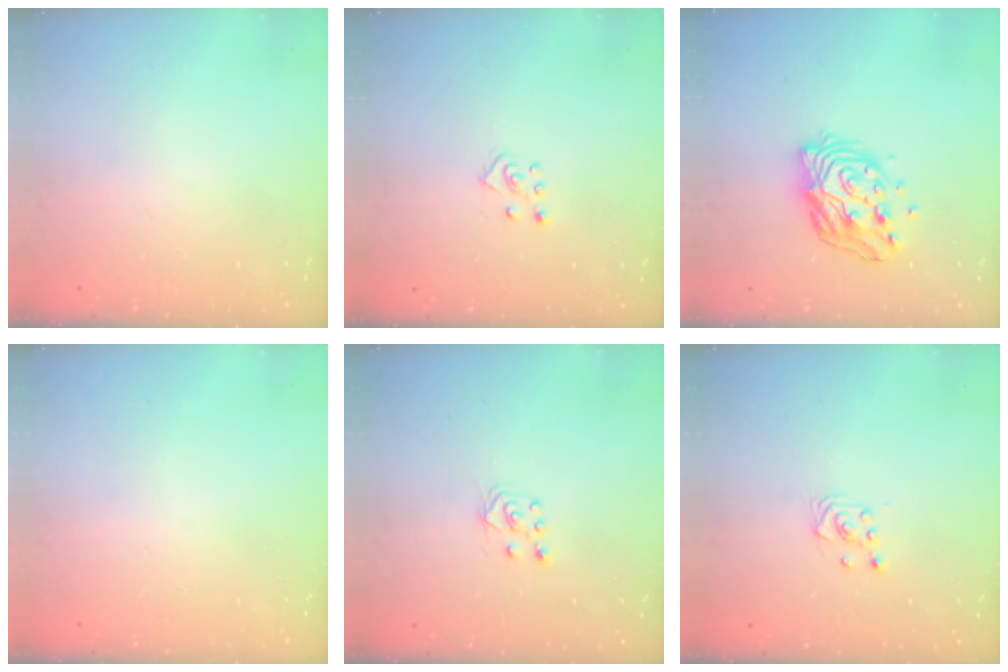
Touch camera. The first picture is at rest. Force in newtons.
{"total": 5.0, "press": 4.9, "slide": 0.4}
{"total": 14.0, "press": 13.9, "slide": 1.7}
{"total": 0.0}
{"total": 3.9, "press": 3.8, "slide": 0.7}
{"total": 2.6, "press": 2.4, "slide": 1.0}